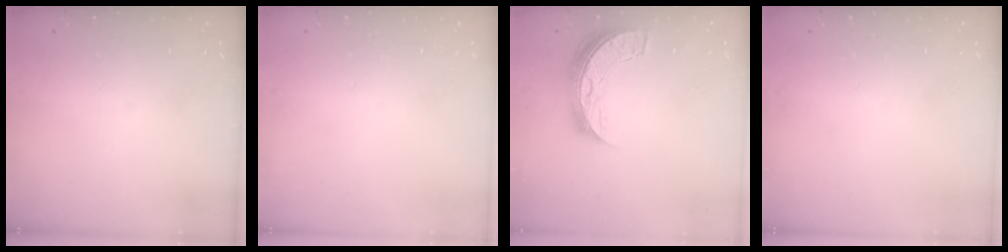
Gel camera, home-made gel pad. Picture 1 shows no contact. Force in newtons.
{"total": 0.0}
{"total": 9.8, "press": 9.8, "slide": 0.8}
{"total": 0.0}